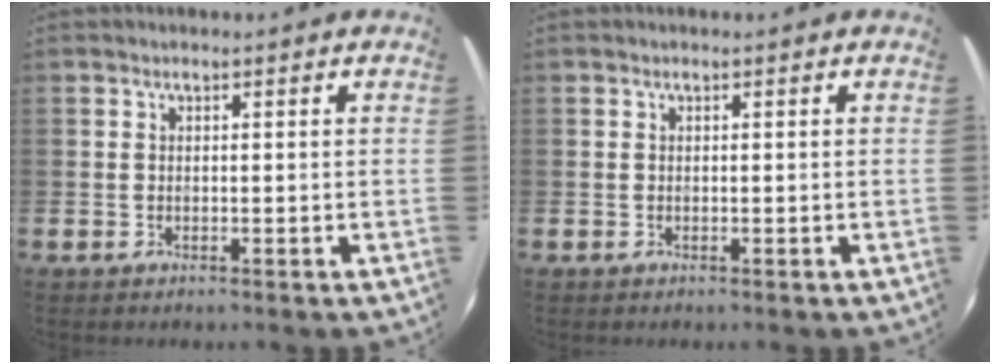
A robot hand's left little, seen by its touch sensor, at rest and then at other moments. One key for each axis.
{"total": 0.0}